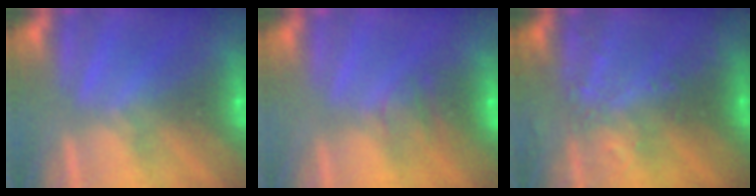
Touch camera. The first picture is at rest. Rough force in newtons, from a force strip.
{"total": 2.2}
{"total": 2.8}